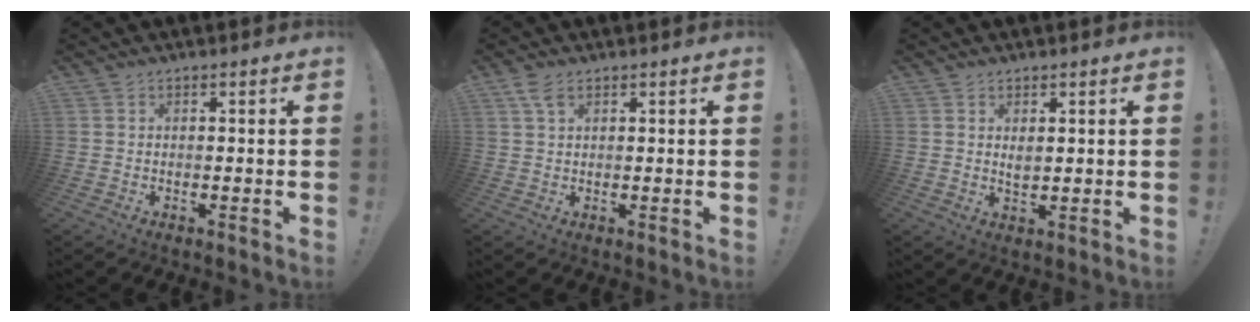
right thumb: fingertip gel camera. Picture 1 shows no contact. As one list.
[{"total": 3.8, "force": [2.0, 1.8, 2.6], "torque": [-0.050, -0.001, 0.037]}, {"total": 2.2, "force": [1.1, 1.3, 1.4], "torque": [-0.015, -0.005, 0.018]}]